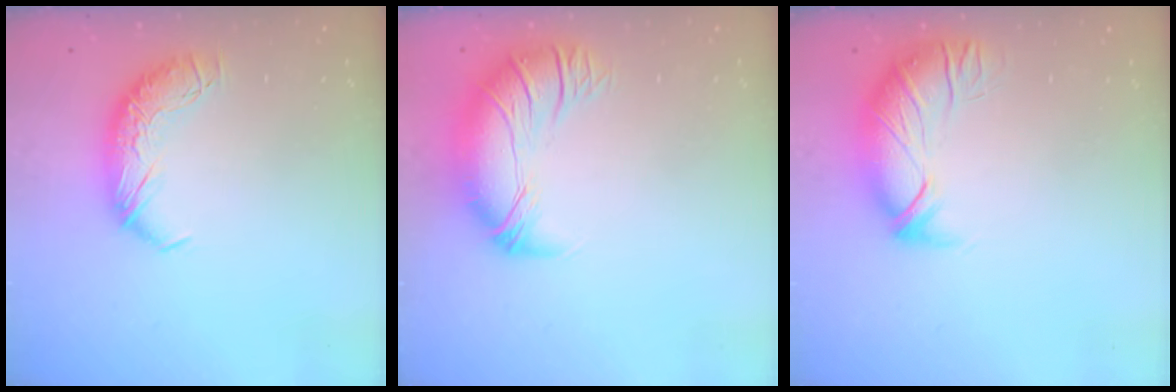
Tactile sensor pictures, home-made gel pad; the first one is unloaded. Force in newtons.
{"total": 2.8, "press": 0.2, "slide": 2.8}
{"total": 2.8, "press": 1.3, "slide": 2.5}